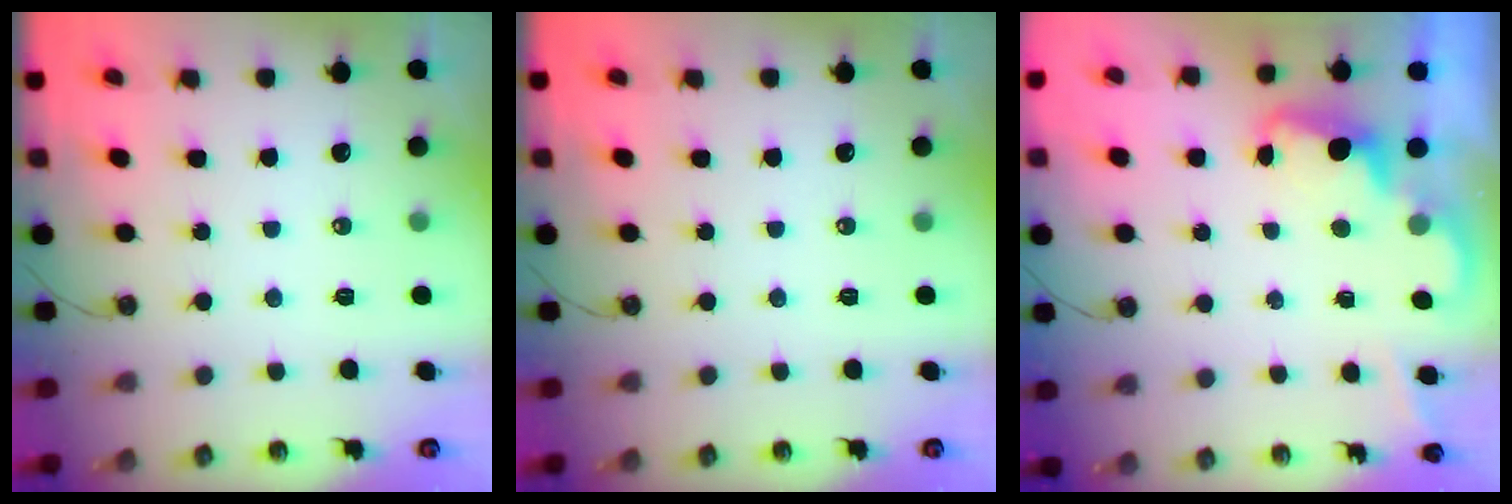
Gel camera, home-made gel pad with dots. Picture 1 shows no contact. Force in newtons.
{"total": 0.0}
{"total": 2.5, "press": 2.4, "slide": 0.5}